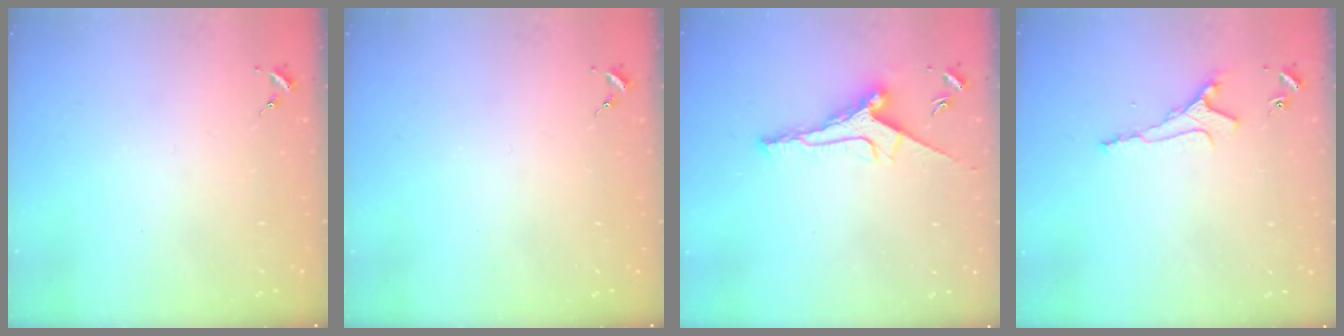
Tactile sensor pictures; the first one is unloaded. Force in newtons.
{"total": 0.0}
{"total": 10.5, "press": 10.5, "slide": 0.3}
{"total": 6.0, "press": 6.0, "slide": 0.9}